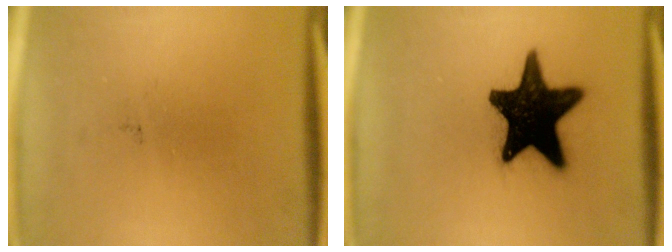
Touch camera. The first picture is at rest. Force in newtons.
{"total": 19.1}